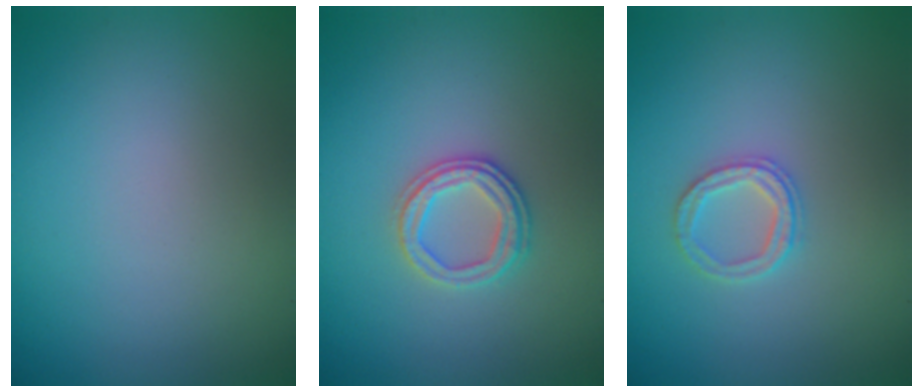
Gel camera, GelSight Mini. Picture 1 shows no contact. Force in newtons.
{"total": 2.5, "press": 2.4, "slide": 0.6}
{"total": 2.1, "press": 2.0, "slide": 0.4}